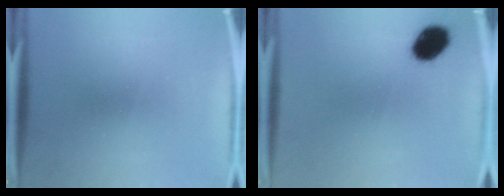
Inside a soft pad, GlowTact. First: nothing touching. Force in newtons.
{"total": 7.5}